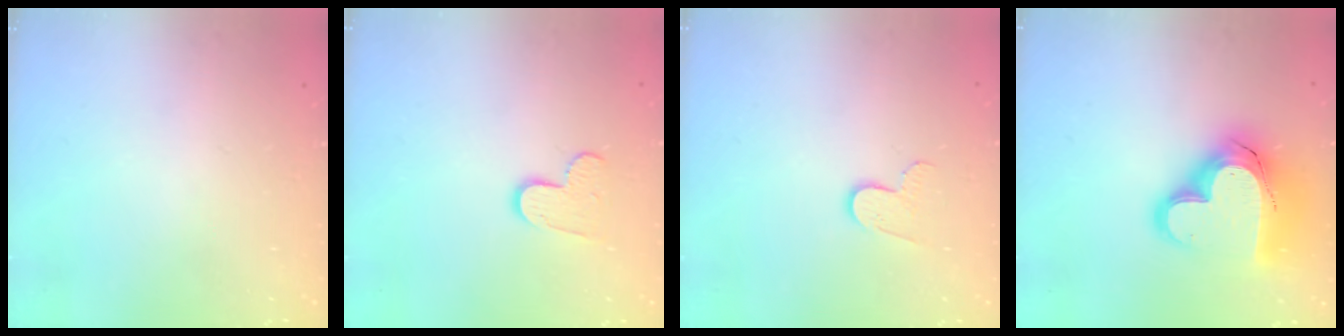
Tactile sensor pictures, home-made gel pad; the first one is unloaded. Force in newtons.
{"total": 8.1, "press": 8.0, "slide": 0.5}
{"total": 5.9, "press": 5.9, "slide": 0.6}
{"total": 23.7, "press": 23.6, "slide": 2.0}